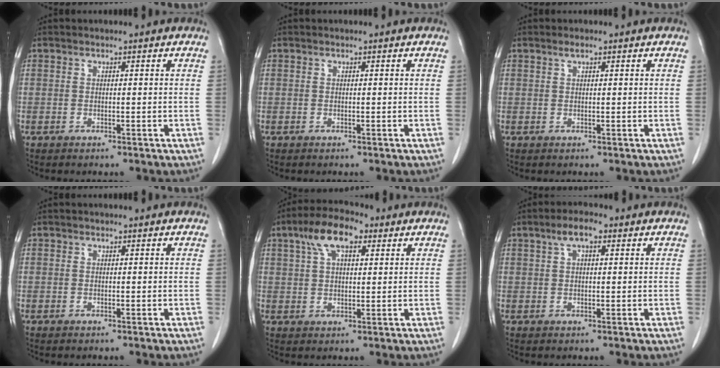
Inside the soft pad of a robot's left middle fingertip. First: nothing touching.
{"total": 0.0}
{"total": 0.8, "force": [0.6, 0.1, 0.6], "torque": [-0.014, 0.002, 0.012]}
{"total": 0.0}
{"total": 7.3, "force": [3.8, 3.0, 5.5], "torque": [-0.108, 0.019, 0.068]}
{"total": 3.7, "force": [1.9, 1.3, 2.9], "torque": [-0.059, 0.013, 0.034]}